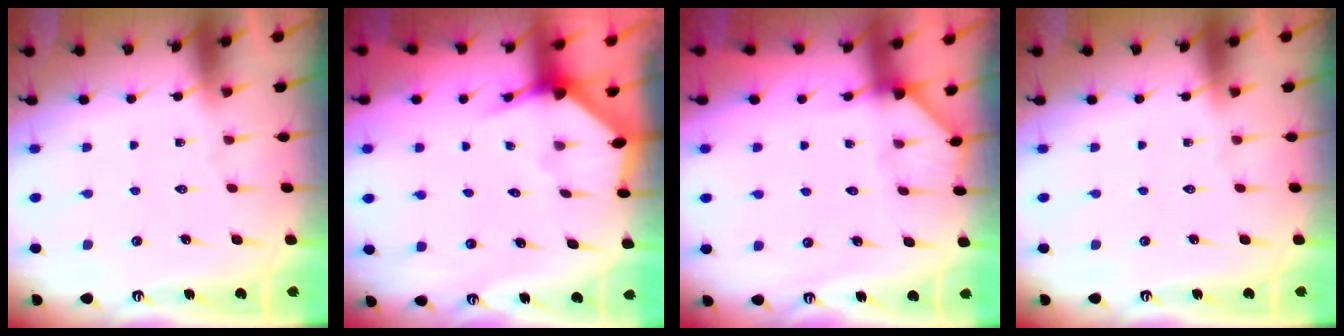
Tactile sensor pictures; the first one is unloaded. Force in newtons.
{"total": 2.9, "press": 2.9, "slide": 0.3}
{"total": 2.8, "press": 2.8, "slide": 0.2}
{"total": 0.0}